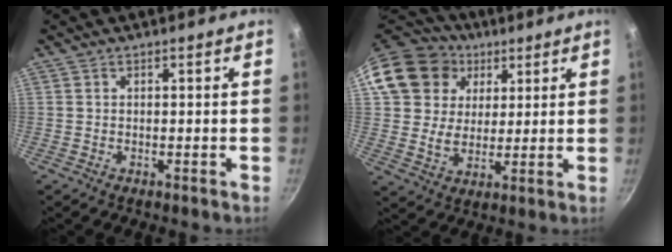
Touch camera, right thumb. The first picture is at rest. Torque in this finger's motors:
{"motor_torque": [-0.14, 2.65, 0.16, -0.12, 0.14]}